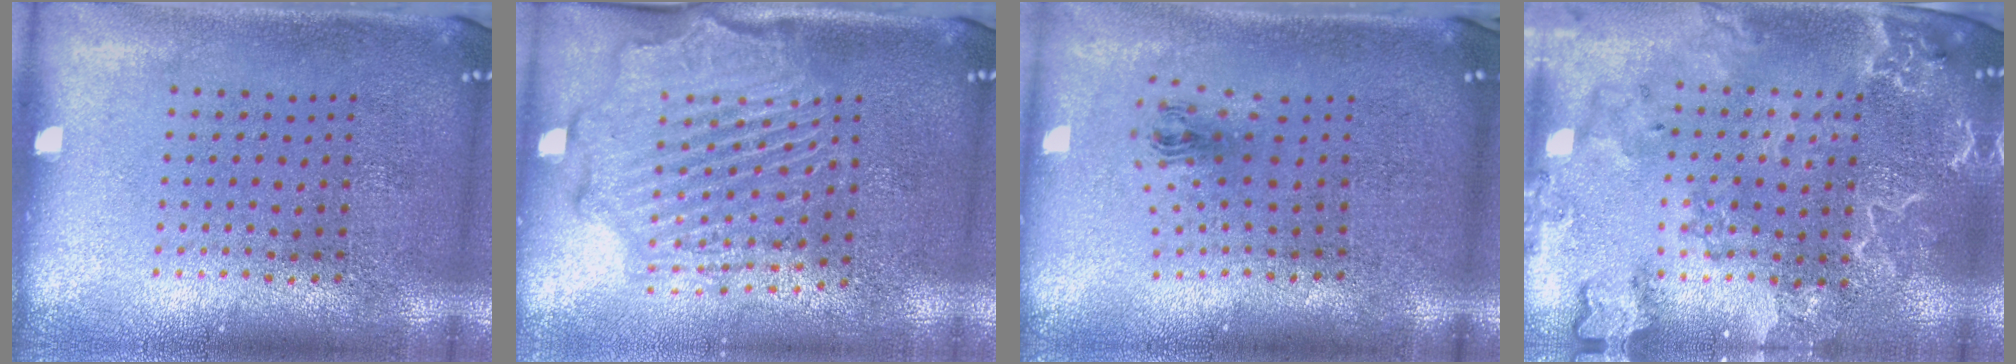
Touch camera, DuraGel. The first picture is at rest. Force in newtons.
{"total": 2.1, "press": 2.1, "slide": 0.4}
{"total": 1.0, "press": 0.5, "slide": 0.9}
{"total": 2.6, "press": 2.5, "slide": 0.9}